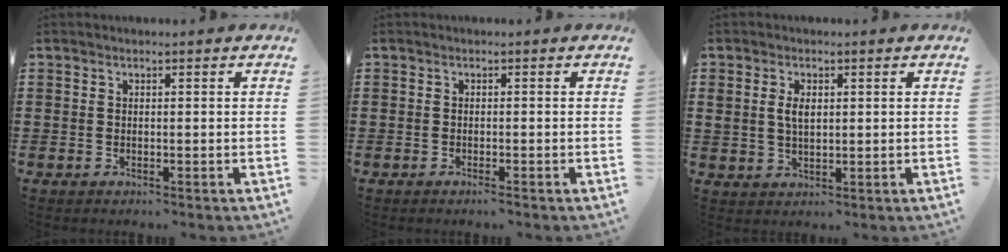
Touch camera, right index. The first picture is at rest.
{"total": 0.7, "force": [-0.6, 0.0, 0.4], "torque": [-0.008, -0.002, -0.011]}
{"total": 3.2, "force": [0.7, 1.8, 2.6], "torque": [-0.055, 0.008, 0.011]}